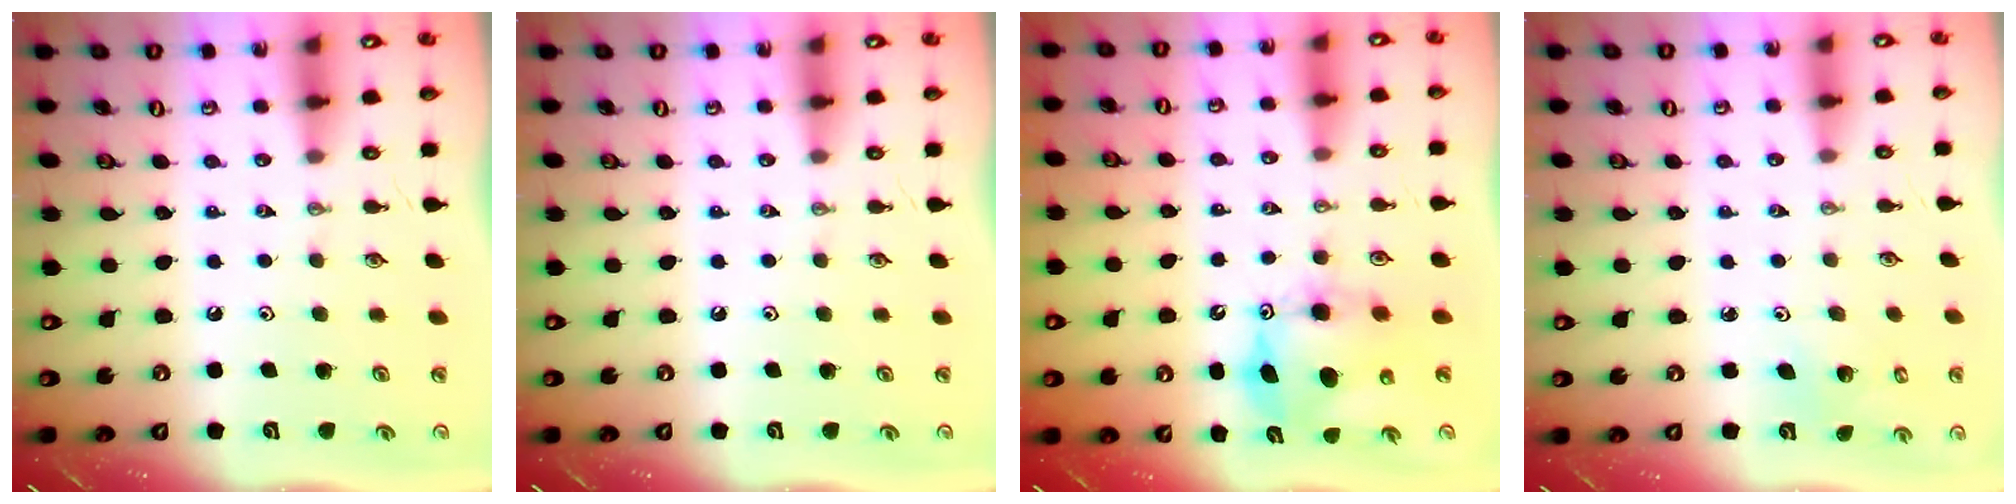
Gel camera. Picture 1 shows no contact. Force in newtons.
{"total": 0.0}
{"total": 9.9, "press": 9.9, "slide": 0.9}
{"total": 2.7, "press": 2.7, "slide": 0.2}